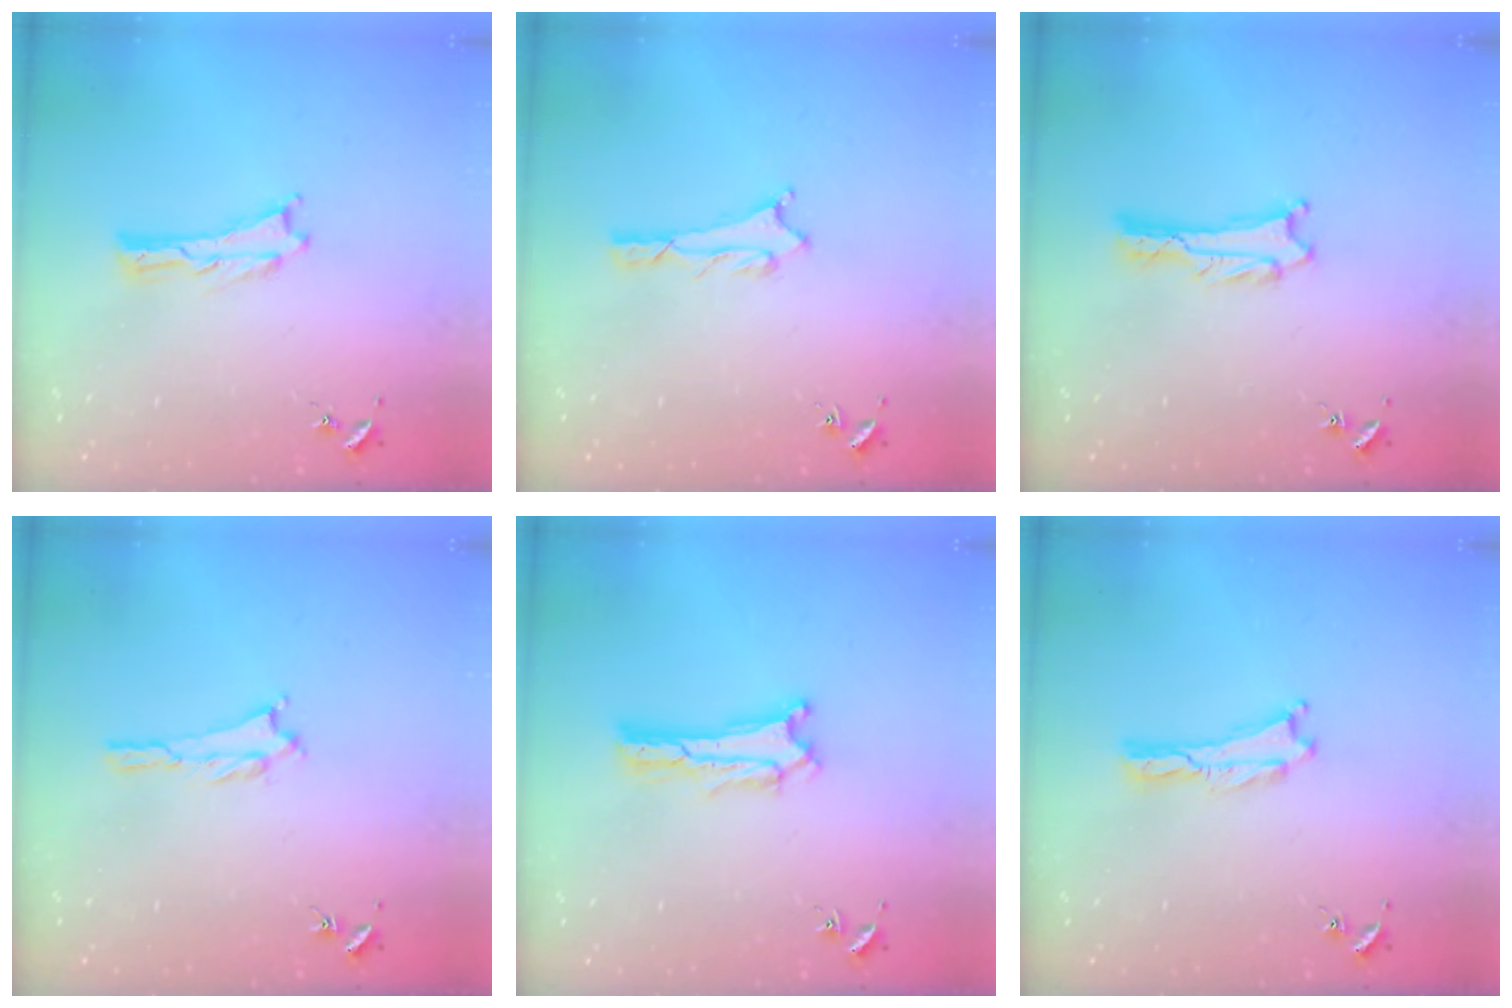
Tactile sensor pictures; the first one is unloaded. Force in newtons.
{"total": 0.7, "press": 0.7, "slide": 0.2}
{"total": 1.3, "press": 1.3, "slide": 0.0}
{"total": 1.4, "press": 1.4, "slide": 0.3}
{"total": 0.7, "press": 0.6, "slide": 0.2}
{"total": 0.0}